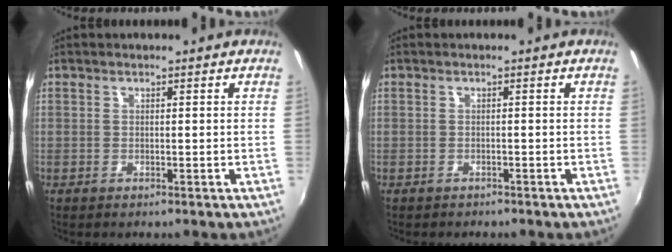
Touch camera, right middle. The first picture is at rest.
{"total": 1.3, "force": [-1.1, 0.6, 0.1], "torque": [-0.008, -0.002, -0.015]}